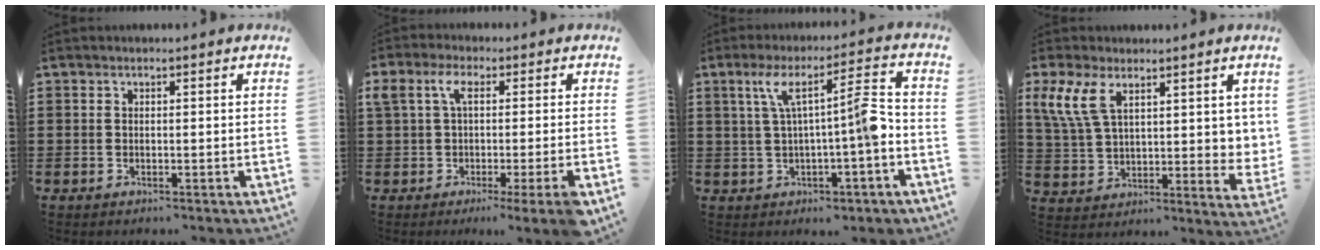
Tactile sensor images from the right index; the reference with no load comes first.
{"total": 6.3, "force": [-0.4, 0.7, 6.3], "torque": [-0.119, -0.005, -0.009]}
{"total": 10.0, "force": [0.6, 2.5, 9.7], "torque": [-0.169, 0.012, 0.002]}
{"total": 9.5, "force": [5.5, 4.9, 6.1], "torque": [-0.144, -0.004, 0.105]}